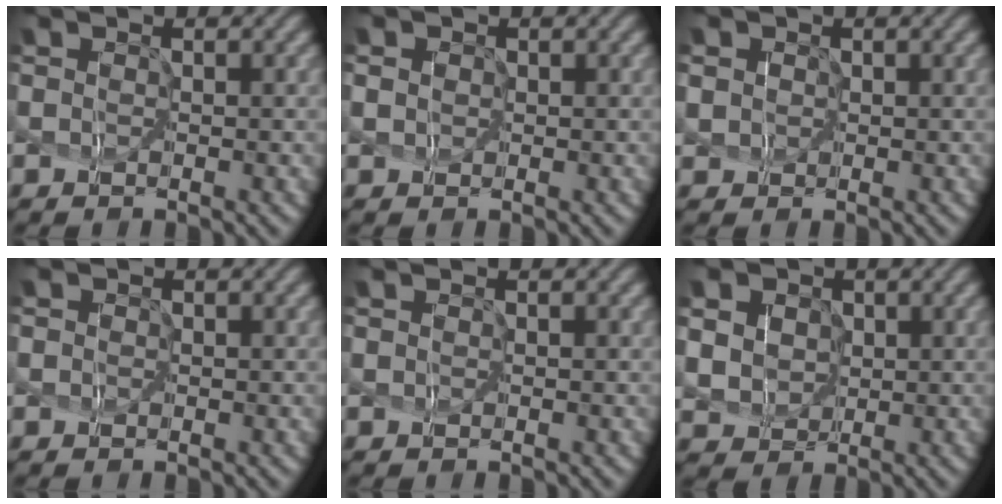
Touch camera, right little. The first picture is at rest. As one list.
[{"total": 2.9, "force": [1.0, 2.4, 1.3], "torque": [-0.022, 0.025, 0.001]}, {"total": 4.3, "force": [1.5, 3.7, 1.6], "torque": [-0.045, 0.028, 0.009]}, {"total": 1.1, "force": [0.3, 1.0, 0.5], "torque": [0.003, 0.010, -0.009]}, {"total": 0.0}, {"total": 9.2, "force": [3.5, 7.6, 3.9], "torque": [-0.125, 0.020, 0.065]}]